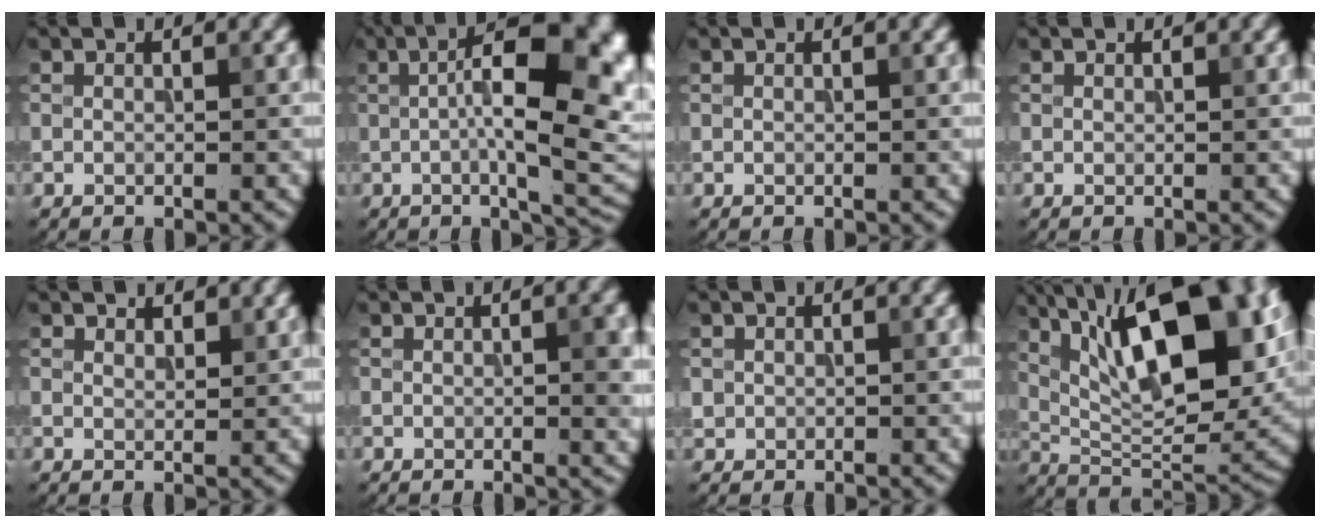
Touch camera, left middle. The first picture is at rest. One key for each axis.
{"total": 14.7, "fx": 0.9, "fy": 5.1, "fz": 13.7, "tx": -0.158, "ty": 0.018, "tz": 0.006}
{"total": 0.0}
{"total": 0.0}
{"total": 1.6, "fx": 1.5, "fy": 0.5, "fz": 0.4, "tx": -0.009, "ty": 0.000, "tz": 0.022}
{"total": 3.0, "fx": 0.1, "fy": 0.8, "fz": 2.9, "tx": -0.036, "ty": 0.000, "tz": 0.001}
{"total": 0.7, "fx": 0.1, "fy": 0.7, "fz": 0.0, "tx": 0.006, "ty": -0.004, "tz": 0.005}
{"total": 14.8, "fx": 4.9, "fy": 5.8, "fz": 12.8, "tx": -0.189, "ty": 0.007, "tz": 0.076}